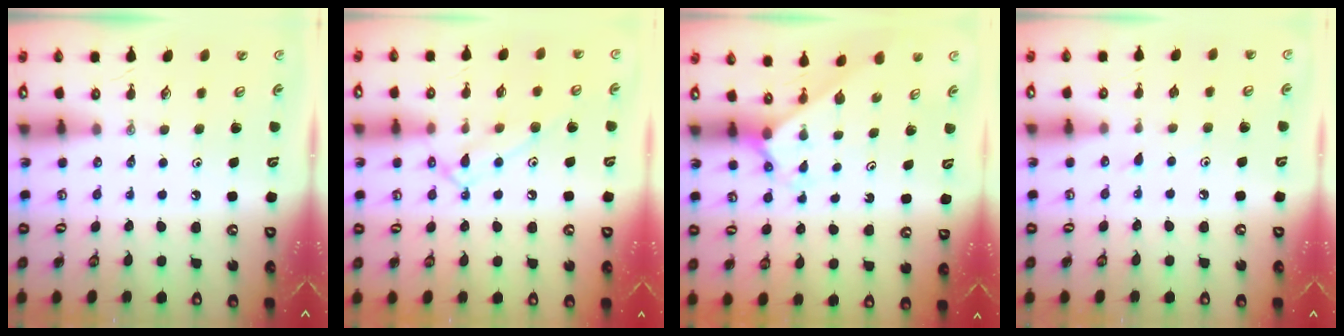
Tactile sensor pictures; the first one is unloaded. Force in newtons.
{"total": 11.9, "press": 11.9, "slide": 0.6}
{"total": 2.3, "press": 2.3, "slide": 0.2}
{"total": 3.6, "press": 3.6, "slide": 0.4}